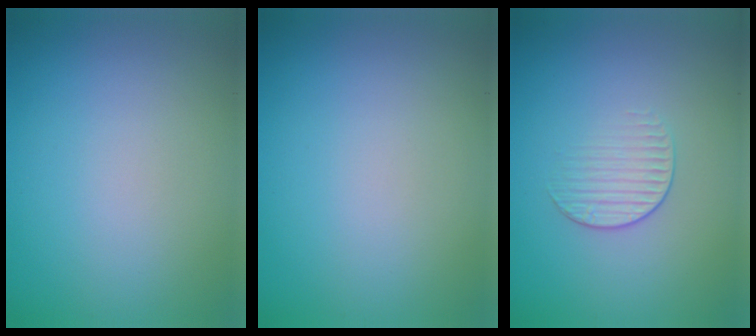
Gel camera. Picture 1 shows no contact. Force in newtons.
{"total": 0.0}
{"total": 1.7, "press": 1.0, "slide": 1.4}